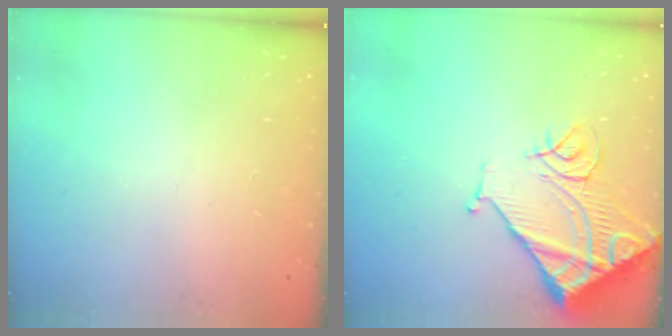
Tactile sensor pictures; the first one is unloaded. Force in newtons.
{"total": 17.1, "press": 17.0, "slide": 1.8}